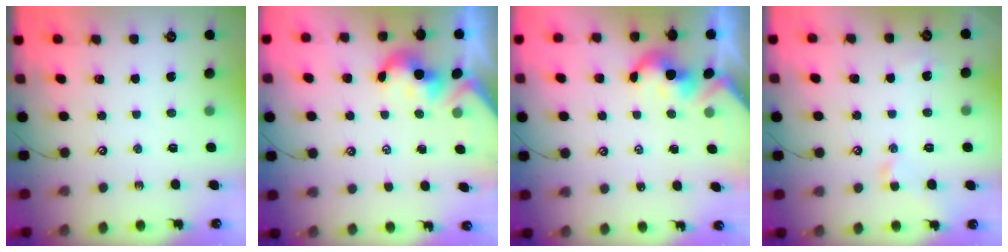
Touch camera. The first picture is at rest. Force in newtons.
{"total": 1.8, "press": 1.7, "slide": 0.5}
{"total": 2.3, "press": 2.2, "slide": 0.3}
{"total": 2.3, "press": 2.2, "slide": 0.6}